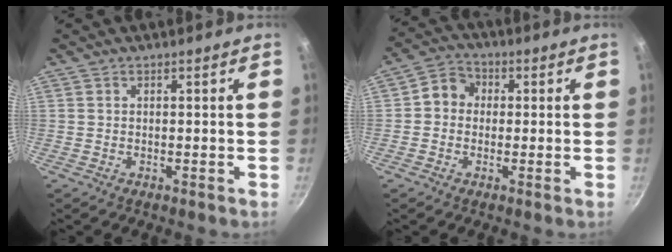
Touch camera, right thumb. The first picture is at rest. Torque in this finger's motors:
{"motor_torque": [-0.44, 0.74, 0.40, -0.31, 0.00]}